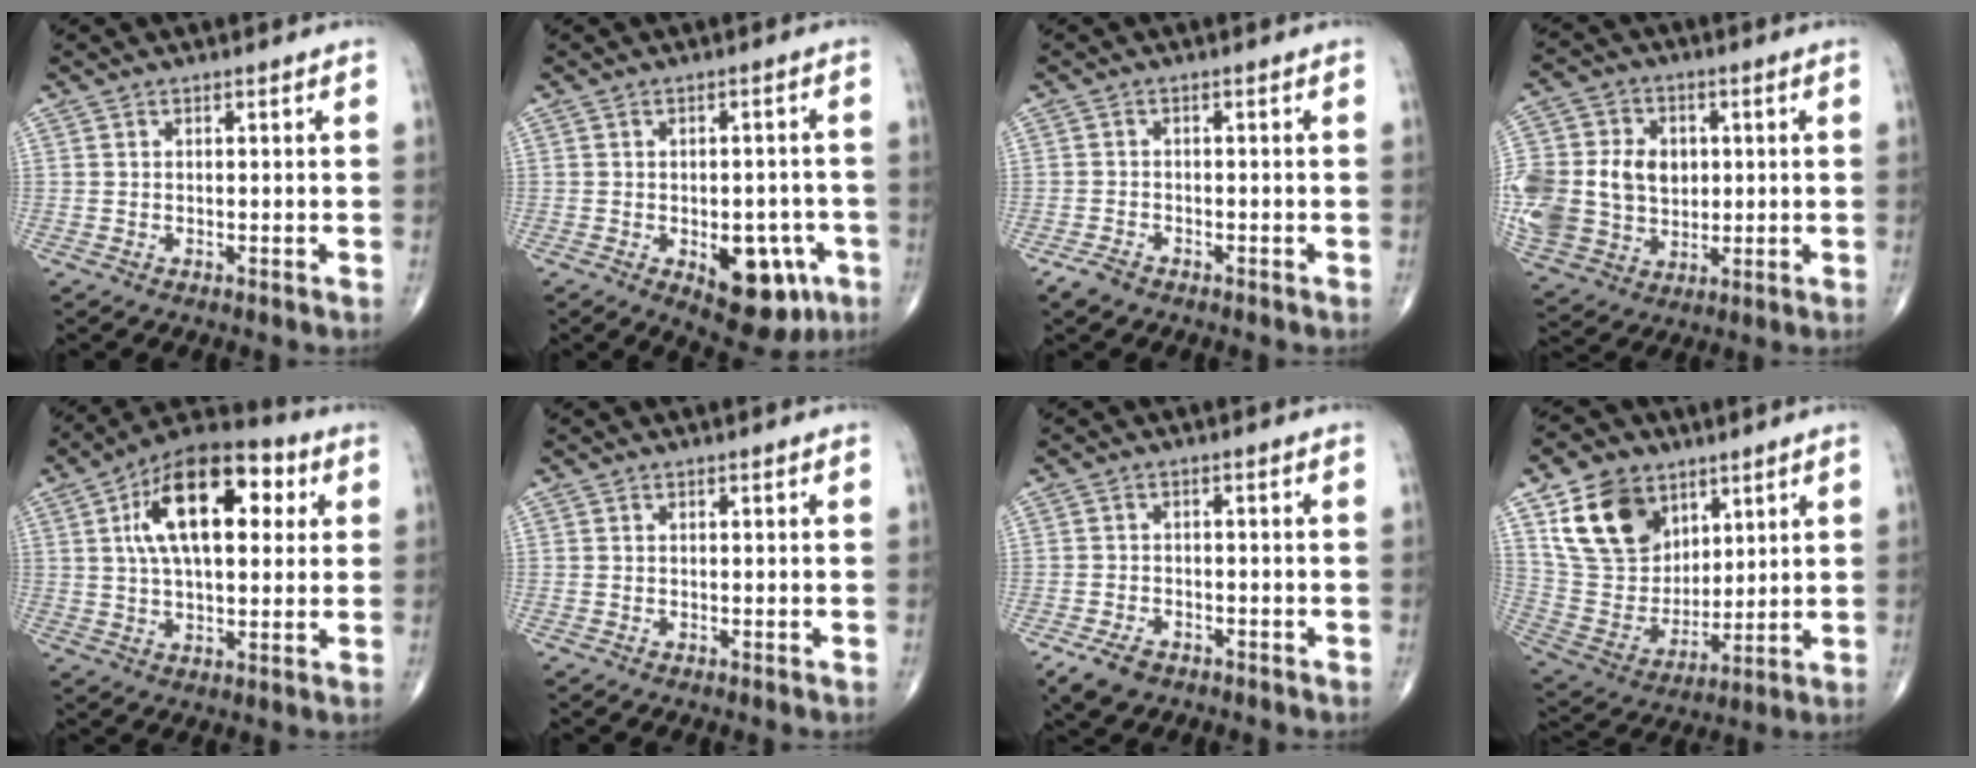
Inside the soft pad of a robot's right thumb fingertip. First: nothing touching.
{"total": 12.3, "force": [-4.6, 6.6, 9.3], "torque": [-0.085, 0.015, -0.050]}
{"total": 2.4, "force": [-1.8, 1.4, 0.9], "torque": [-0.021, 0.003, -0.030]}
{"total": 25.4, "force": [0.9, 20.7, 14.7], "torque": [-0.342, 0.031, 0.038]}
{"total": 19.3, "force": [5.2, 9.7, 15.9], "torque": [-0.231, 0.013, 0.075]}
{"total": 0.0}
{"total": 5.0, "force": [-3.0, 3.1, 2.3], "torque": [-0.042, 0.004, -0.049]}
{"total": 17.2, "force": [8.6, 12.3, 8.5], "torque": [-0.129, -0.035, 0.173]}